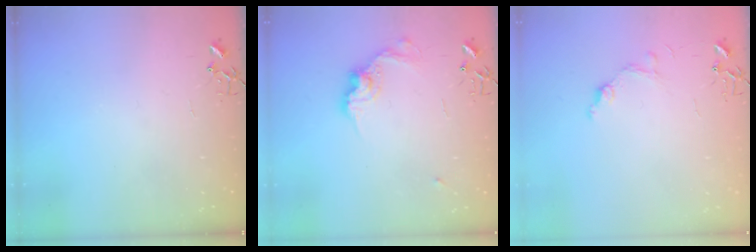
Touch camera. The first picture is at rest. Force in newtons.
{"total": 11.8, "press": 11.8, "slide": 0.6}
{"total": 7.9, "press": 7.9, "slide": 0.7}